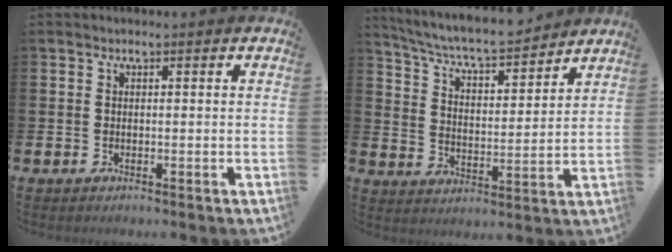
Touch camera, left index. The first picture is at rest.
{"total": 7.0, "force": [6.6, 0.8, 2.1], "torque": [-0.076, -0.048, 0.114]}